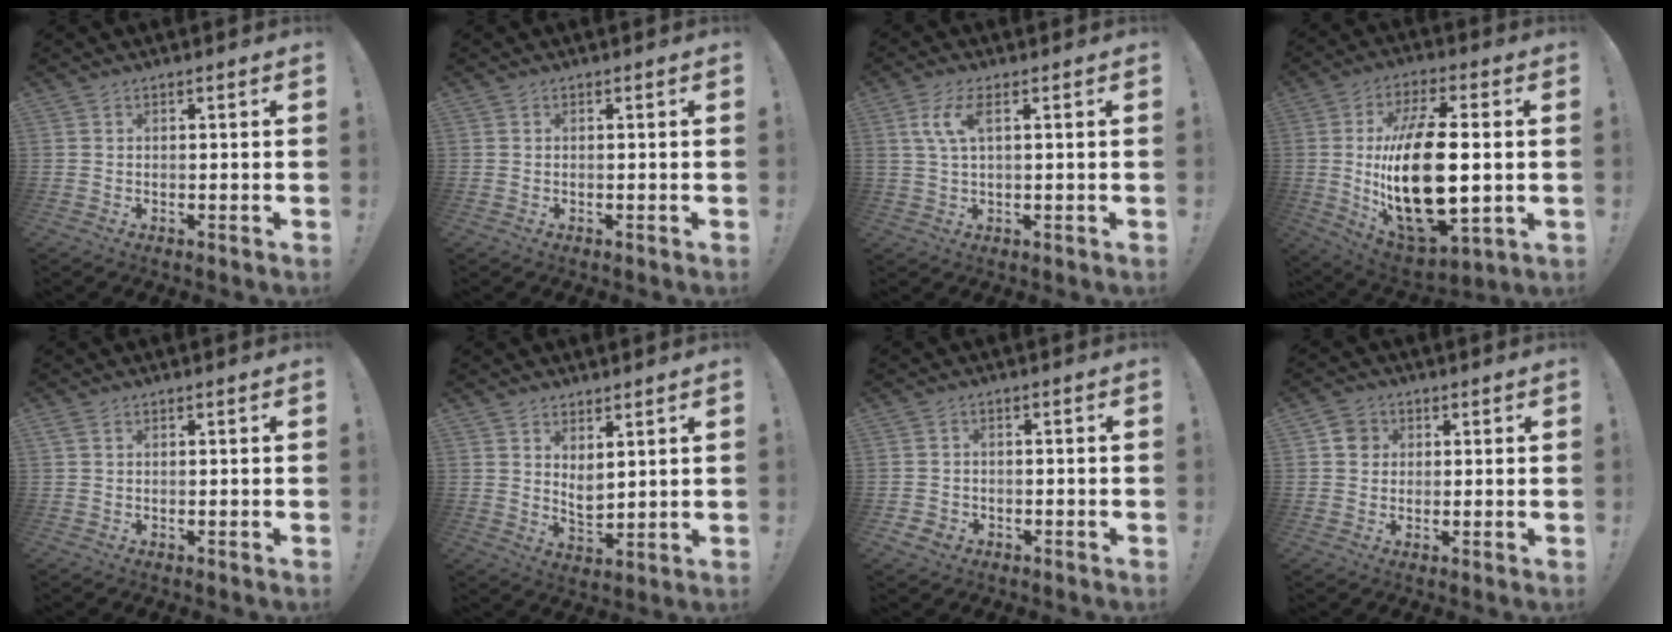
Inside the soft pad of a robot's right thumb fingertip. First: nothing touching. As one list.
[{"total": 0.0}, {"total": 6.6, "force": [2.3, 2.1, 5.9], "torque": [-0.109, 0.001, 0.041]}, {"total": 25.6, "force": [-0.1, 11.8, 22.7], "torque": [-0.449, -0.013, 0.003]}, {"total": 0.9, "force": [0.4, 0.1, 0.8], "torque": [-0.019, 0.000, 0.007]}, {"total": 4.8, "force": [3.6, 2.2, 2.4], "torque": [-0.035, -0.029, 0.065]}, {"total": 2.9, "force": [-1.4, 2.3, 1.0], "torque": [-0.023, 0.003, -0.026]}, {"total": 4.5, "force": [1.0, 4.2, 1.4], "torque": [-0.015, 0.007, 0.018]}]